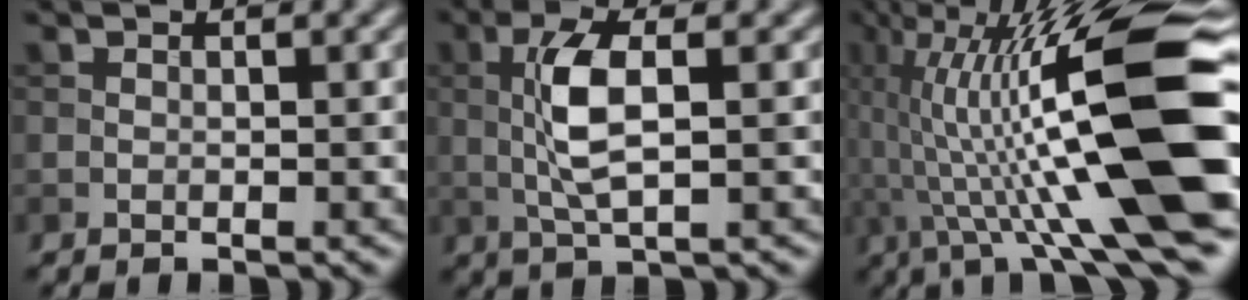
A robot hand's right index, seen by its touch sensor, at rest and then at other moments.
{"total": 5.0, "force": [0.4, 1.6, 4.7], "torque": [-0.104, 0.006, 0.007]}
{"total": 15.2, "force": [-0.8, 2.4, 15.0], "torque": [-0.258, 0.031, 0.001]}